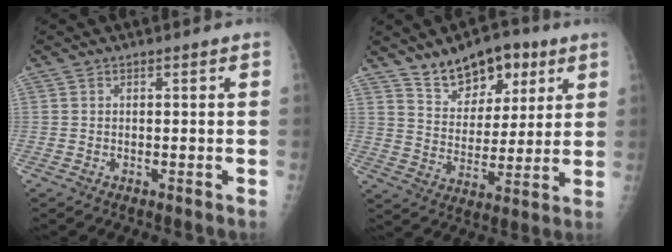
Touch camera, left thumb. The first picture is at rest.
{"total": 12.7, "force": [8.1, 7.5, 6.3], "torque": [-0.062, -0.039, 0.136]}